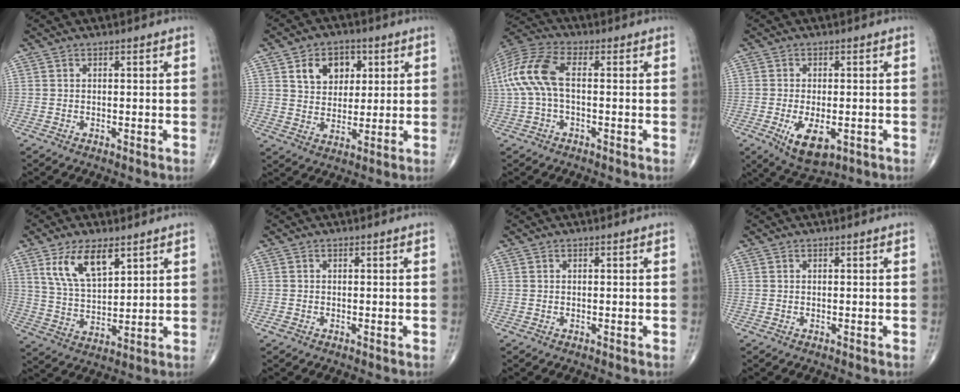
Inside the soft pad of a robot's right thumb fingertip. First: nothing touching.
{"total": 9.1, "force": [3.5, 6.8, 5.0], "torque": [-0.042, -0.013, 0.058]}
{"total": 11.6, "force": [0.3, 5.6, 10.1], "torque": [-0.239, 0.031, 0.001]}
{"total": 7.7, "force": [-2.5, 3.7, 6.3], "torque": [-0.105, -0.011, -0.031]}
{"total": 10.4, "force": [5.5, 4.7, 7.4], "torque": [-0.125, -0.026, 0.114]}
{"total": 0.7, "force": [-0.4, 0.4, 0.4], "torque": [-0.009, 0.000, -0.007]}
{"total": 0.0}
{"total": 0.0}